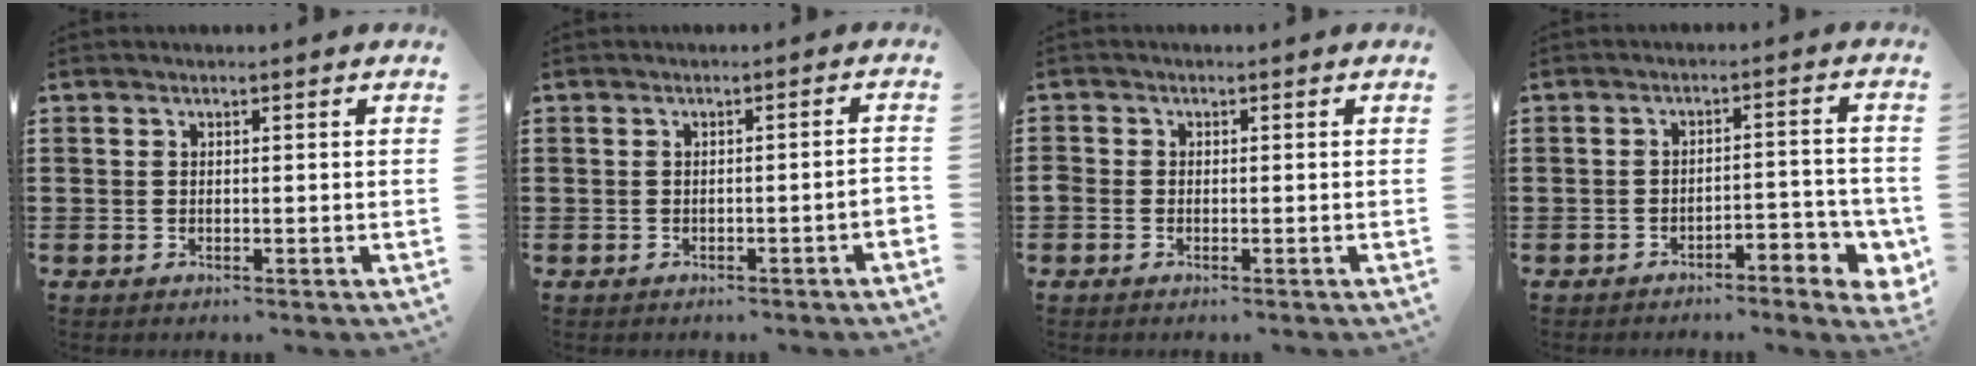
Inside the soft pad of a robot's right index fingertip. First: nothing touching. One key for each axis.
{"total": 1.3, "fx": -0.9, "fy": -0.1, "fz": 0.9, "tx": -0.015, "ty": -0.002, "tz": -0.017}
{"total": 0.7, "fx": -0.6, "fy": 0.4, "fz": 0.1, "tx": -0.003, "ty": 0.000, "tz": -0.012}
{"total": 3.5, "fx": -2.8, "fy": 0.7, "fz": 1.9, "tx": -0.034, "ty": 0.008, "tz": -0.058}